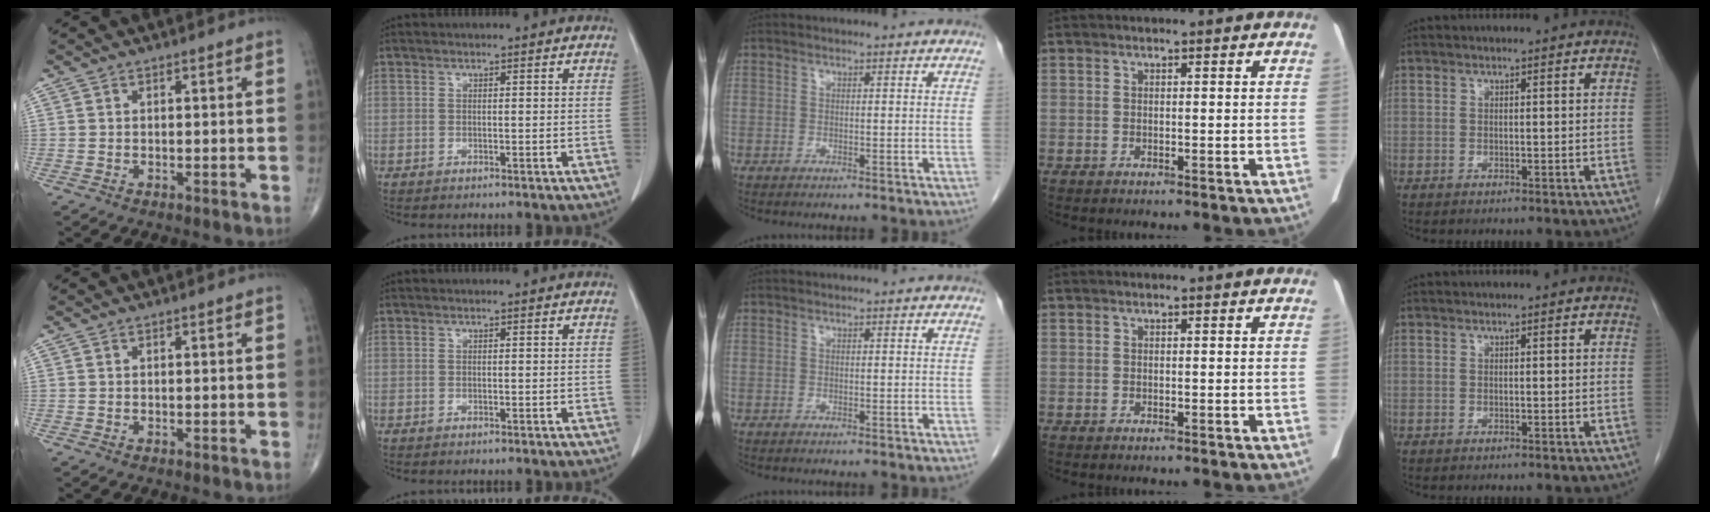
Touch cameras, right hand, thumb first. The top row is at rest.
{}